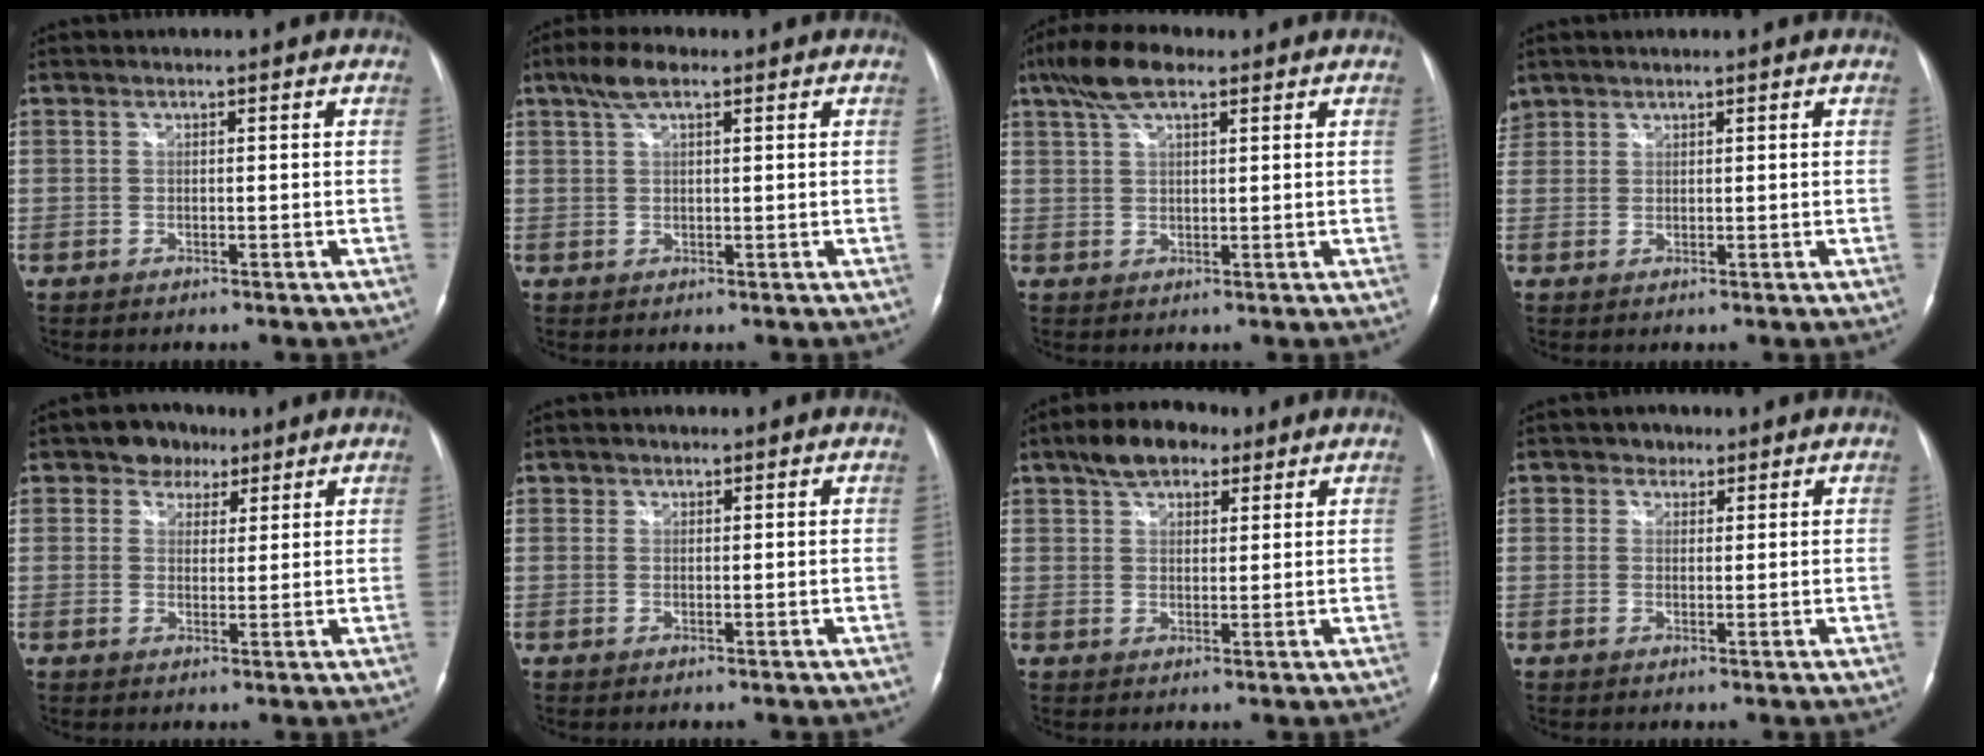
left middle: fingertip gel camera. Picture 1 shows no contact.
{"total": 4.3, "force": [2.7, 1.2, 3.2], "torque": [-0.071, 0.018, 0.051]}
{"total": 7.0, "force": [4.5, 2.2, 5.0], "torque": [-0.106, 0.025, 0.082]}
{"total": 2.7, "force": [2.1, 1.7, 0.1], "torque": [-0.007, 0.014, 0.043]}
{"total": 4.6, "force": [3.0, 3.4, 1.1], "torque": [-0.017, 0.010, 0.047]}
{"total": 0.7, "force": [0.5, 0.5, 0.0], "torque": [0.002, 0.003, 0.006]}
{"total": 7.6, "force": [5.0, 3.7, 4.4], "torque": [-0.079, 0.025, 0.084]}
{"total": 2.2, "force": [1.3, 1.7, 0.3], "torque": [-0.002, 0.003, 0.015]}